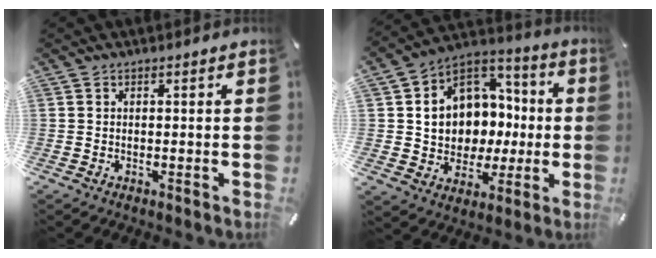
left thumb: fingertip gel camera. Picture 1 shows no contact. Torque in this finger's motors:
{"motor_torque": [2.19, 2.81, 1.48, -0.20, 0.18]}